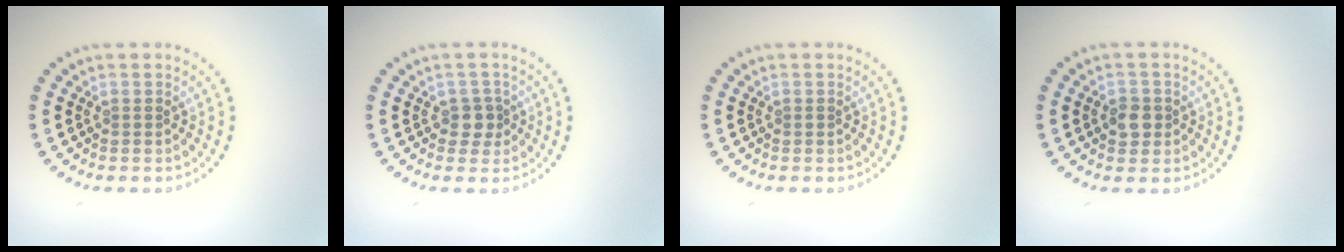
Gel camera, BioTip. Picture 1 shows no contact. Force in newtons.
{"total": 1.7, "press": 1.5, "slide": 0.9}
{"total": 0.0}
{"total": 2.0, "press": 1.9, "slide": 0.4}